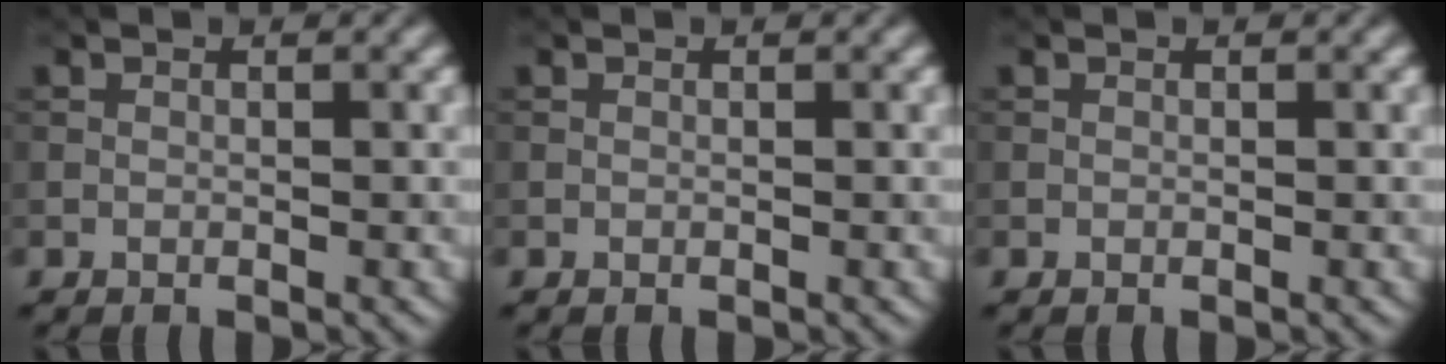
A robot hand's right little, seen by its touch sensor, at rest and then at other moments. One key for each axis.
{"total": 0.0}
{"total": 0.0}